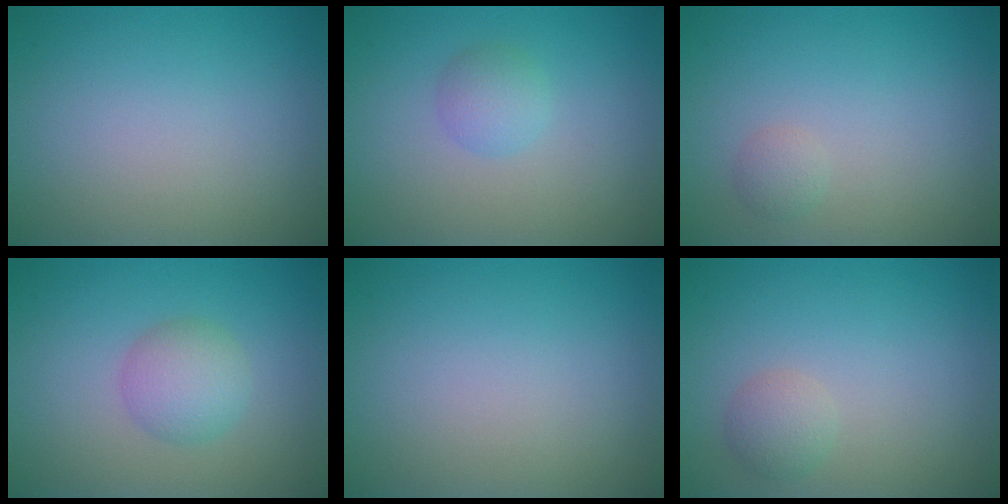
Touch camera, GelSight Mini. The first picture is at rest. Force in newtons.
{"total": 1.8, "press": 1.8, "slide": 0.2}
{"total": 1.0, "press": 1.0, "slide": 0.1}
{"total": 2.9, "press": 2.9, "slide": 0.1}
{"total": 0.0}
{"total": 1.6, "press": 1.6, "slide": 0.1}